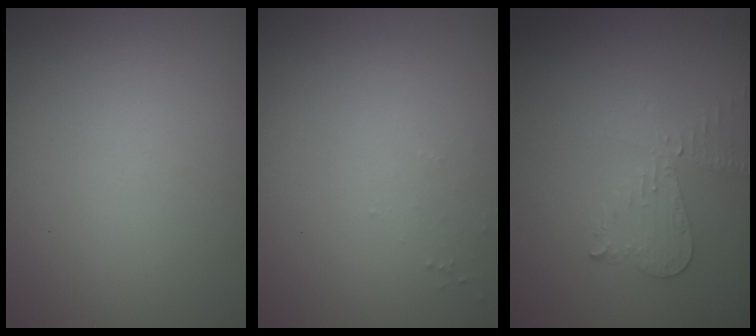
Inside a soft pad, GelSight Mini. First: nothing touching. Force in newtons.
{"total": 0.6, "press": 0.6, "slide": 0.2}
{"total": 2.4, "press": 2.3, "slide": 0.5}